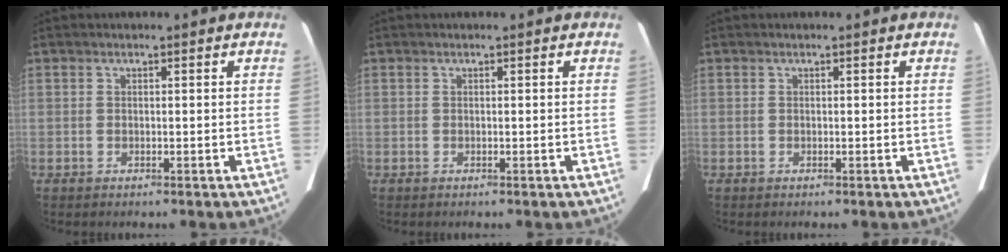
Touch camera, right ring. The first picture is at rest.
{"total": 0.0}
{"total": 0.0}